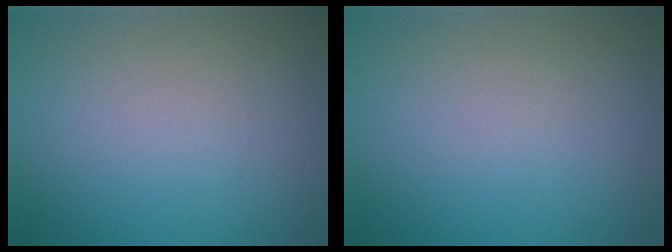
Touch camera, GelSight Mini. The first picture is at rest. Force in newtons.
{"total": 0.0}